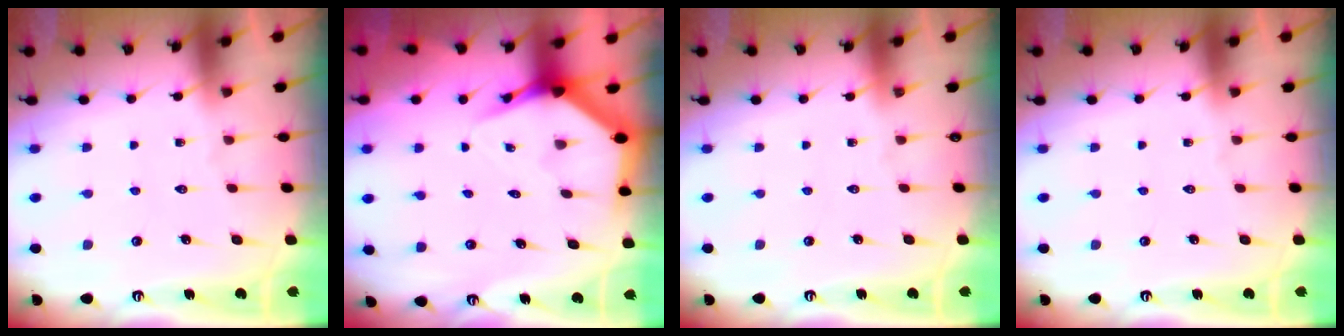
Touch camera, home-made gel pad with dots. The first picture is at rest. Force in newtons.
{"total": 5.0, "press": 4.9, "slide": 0.3}
{"total": 0.0}
{"total": 0.0}